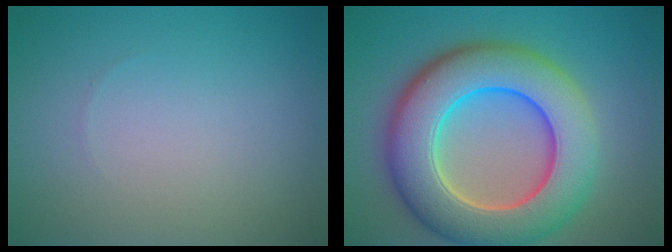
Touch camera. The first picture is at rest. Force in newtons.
{"total": 11.7, "press": 11.7, "slide": 0.9}